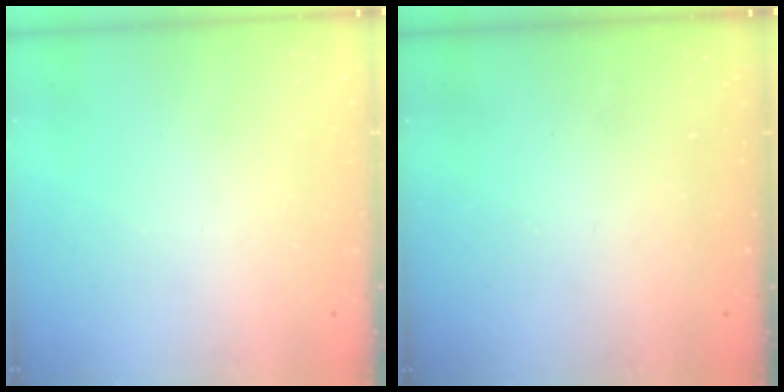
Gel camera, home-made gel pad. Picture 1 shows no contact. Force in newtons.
{"total": 0.0}